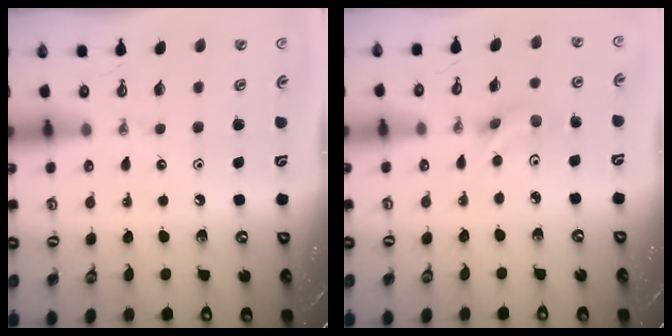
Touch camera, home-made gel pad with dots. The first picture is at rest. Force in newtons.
{"total": 5.4, "press": 5.4, "slide": 0.9}